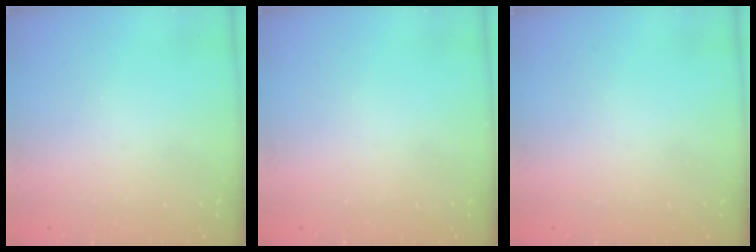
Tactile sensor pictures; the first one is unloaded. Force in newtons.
{"total": 0.0}
{"total": 0.0}